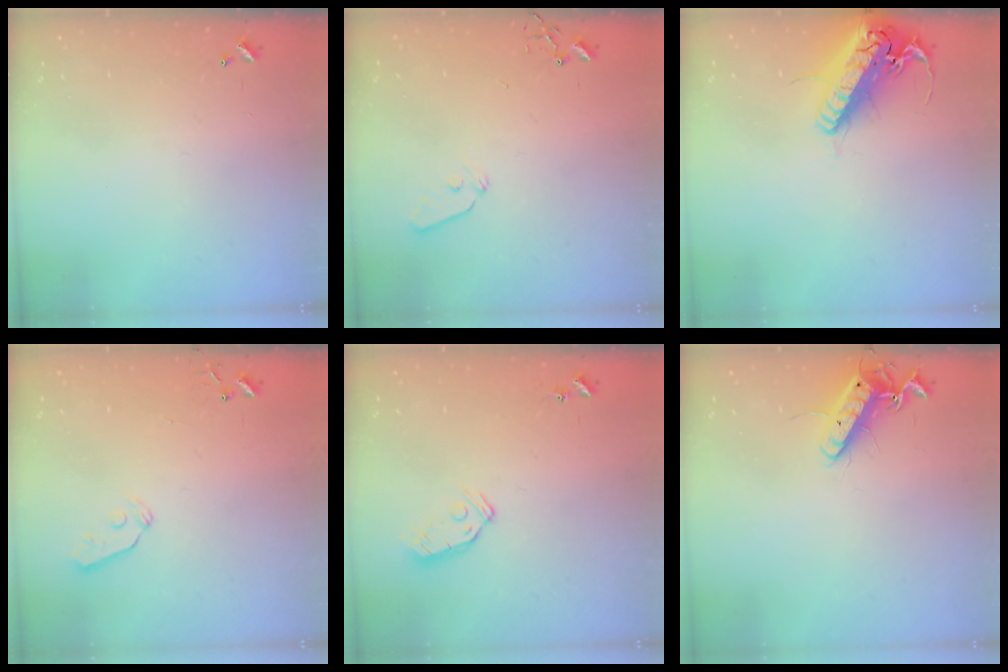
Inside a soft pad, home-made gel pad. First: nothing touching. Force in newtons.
{"total": 5.0, "press": 5.0, "slide": 0.6}
{"total": 21.0, "press": 20.7, "slide": 3.7}
{"total": 5.2, "press": 5.2, "slide": 0.6}
{"total": 7.5, "press": 7.5, "slide": 0.4}
{"total": 12.4, "press": 12.4, "slide": 1.1}